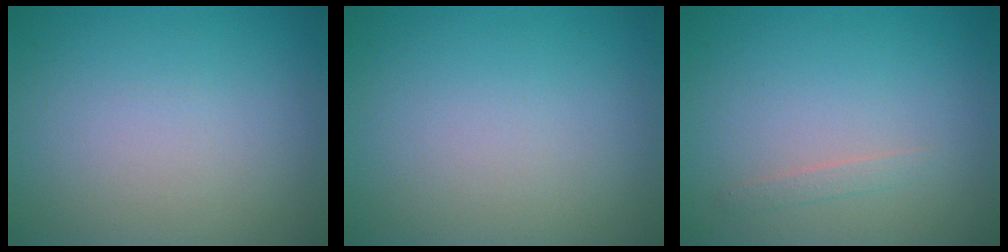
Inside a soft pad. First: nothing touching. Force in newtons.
{"total": 0.0}
{"total": 0.8, "press": 0.8, "slide": 0.0}